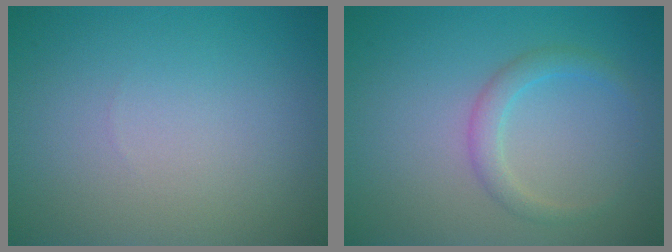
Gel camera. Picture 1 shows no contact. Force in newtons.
{"total": 1.9, "press": 1.9, "slide": 0.0}